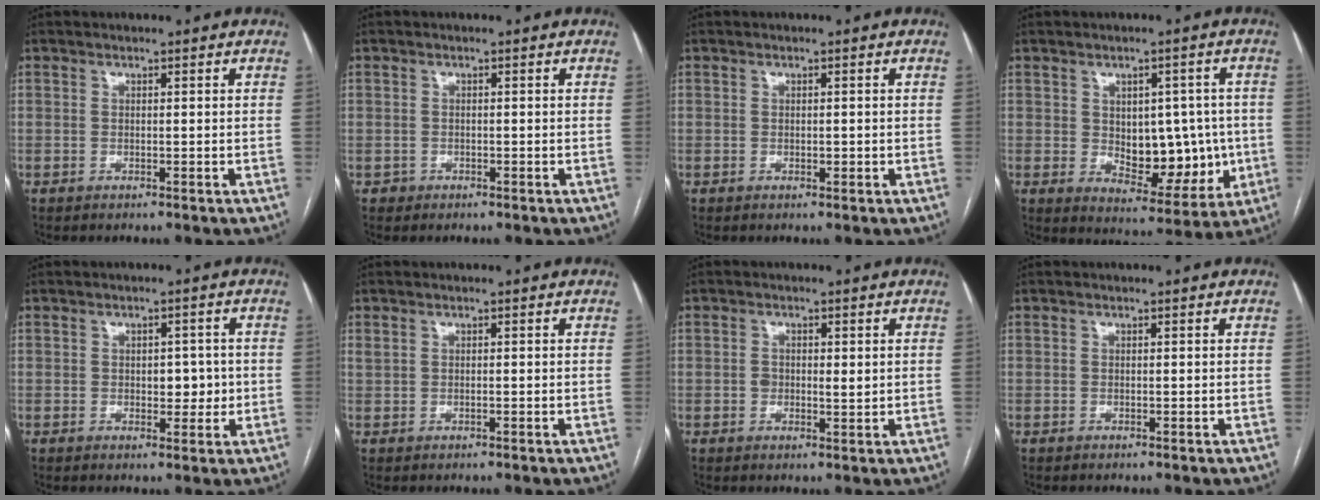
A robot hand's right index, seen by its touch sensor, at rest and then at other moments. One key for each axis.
{"total": 1.1, "fx": -0.5, "fy": 0.9, "fz": -0.2, "tx": 0.000, "ty": 0.006, "tz": -0.010}
{"total": 0.8, "fx": -0.1, "fy": 0.5, "fz": 0.7, "tx": -0.009, "ty": -0.001, "tz": -0.001}
{"total": 10.8, "fx": -0.3, "fy": 6.3, "fz": 8.8, "tx": -0.106, "ty": 0.007, "tz": 0.014}
{"total": 3.4, "fx": -0.1, "fy": 2.1, "fz": 2.7, "tx": -0.028, "ty": 0.006, "tz": 0.002}
{"total": 0.6, "fx": 0.2, "fy": 0.3, "fz": 0.5, "tx": -0.018, "ty": 0.006, "tz": 0.010}
{"total": 1.6, "fx": 0.2, "fy": 1.0, "fz": 1.2, "tx": -0.019, "ty": 0.001, "tz": 0.004}
{"total": 0.0}